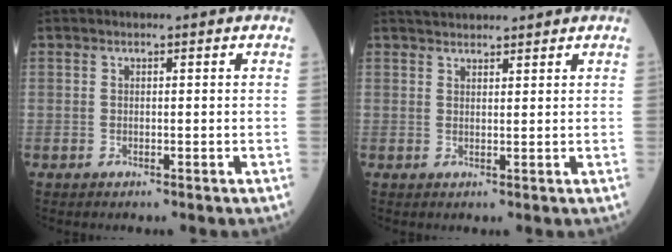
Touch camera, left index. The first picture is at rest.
{"total": 4.2, "force": [4.0, 0.7, 1.0], "torque": [-0.013, 0.028, 0.064]}